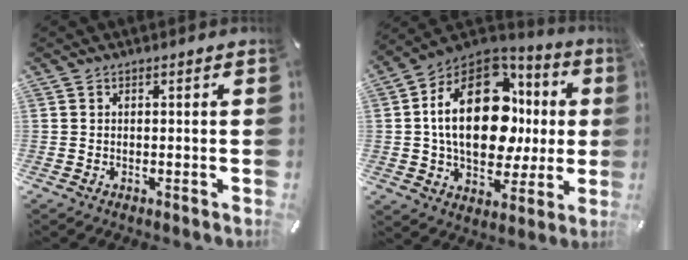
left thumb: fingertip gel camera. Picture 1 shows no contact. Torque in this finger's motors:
{"motor_torque": [2.50, 2.51, 1.63, -1.14, 0.55]}